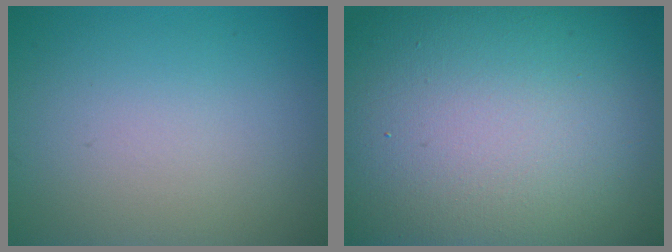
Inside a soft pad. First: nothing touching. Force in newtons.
{"total": 22.9, "press": 22.9, "slide": 1.8}